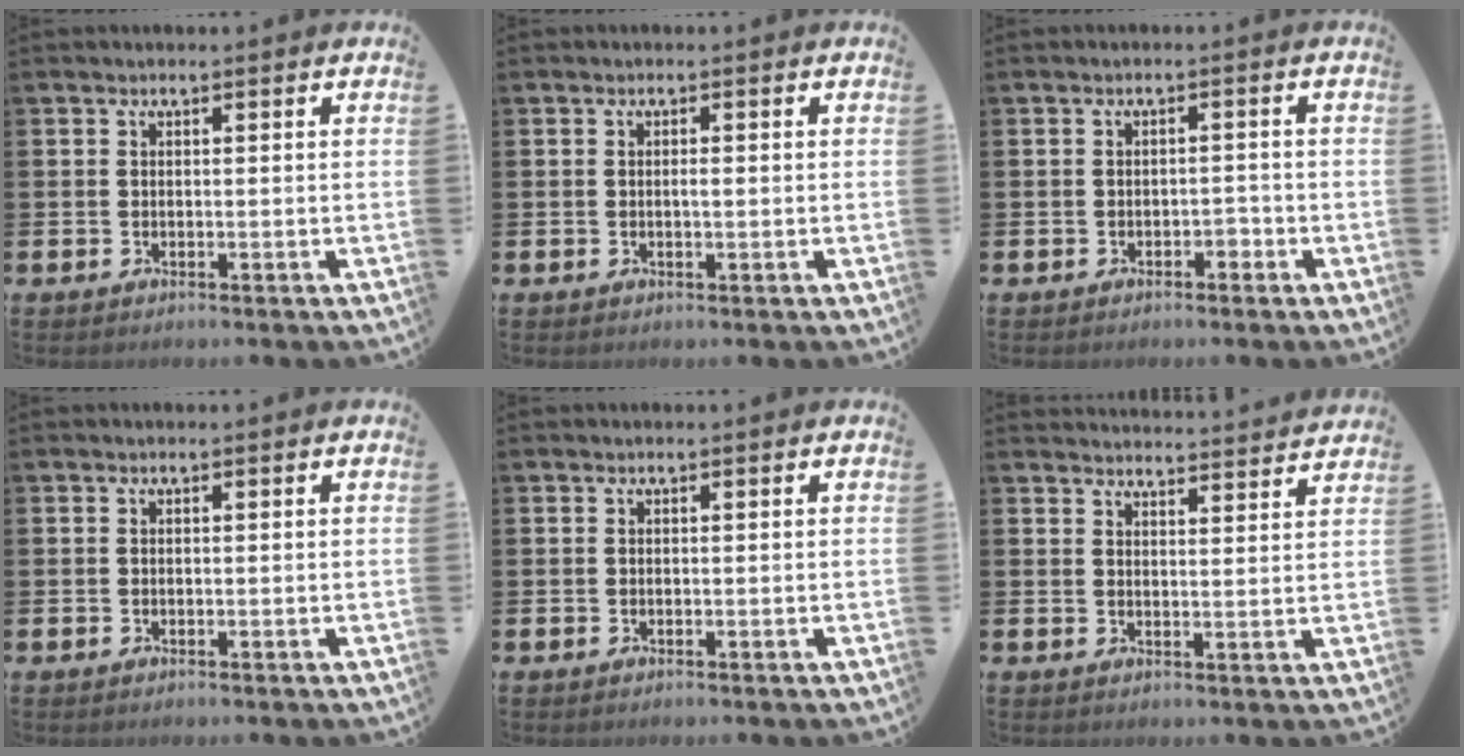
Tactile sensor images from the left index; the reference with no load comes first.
{"total": 0.8, "force": [0.0, 0.2, 0.7], "torque": [-0.010, -0.002, 0.000]}
{"total": 1.1, "force": [-0.9, 0.5, 0.4], "torque": [-0.012, 0.001, -0.020]}
{"total": 0.0}
{"total": 0.0}
{"total": 3.8, "force": [3.8, -0.2, -0.1], "torque": [-0.001, -0.030, 0.067]}